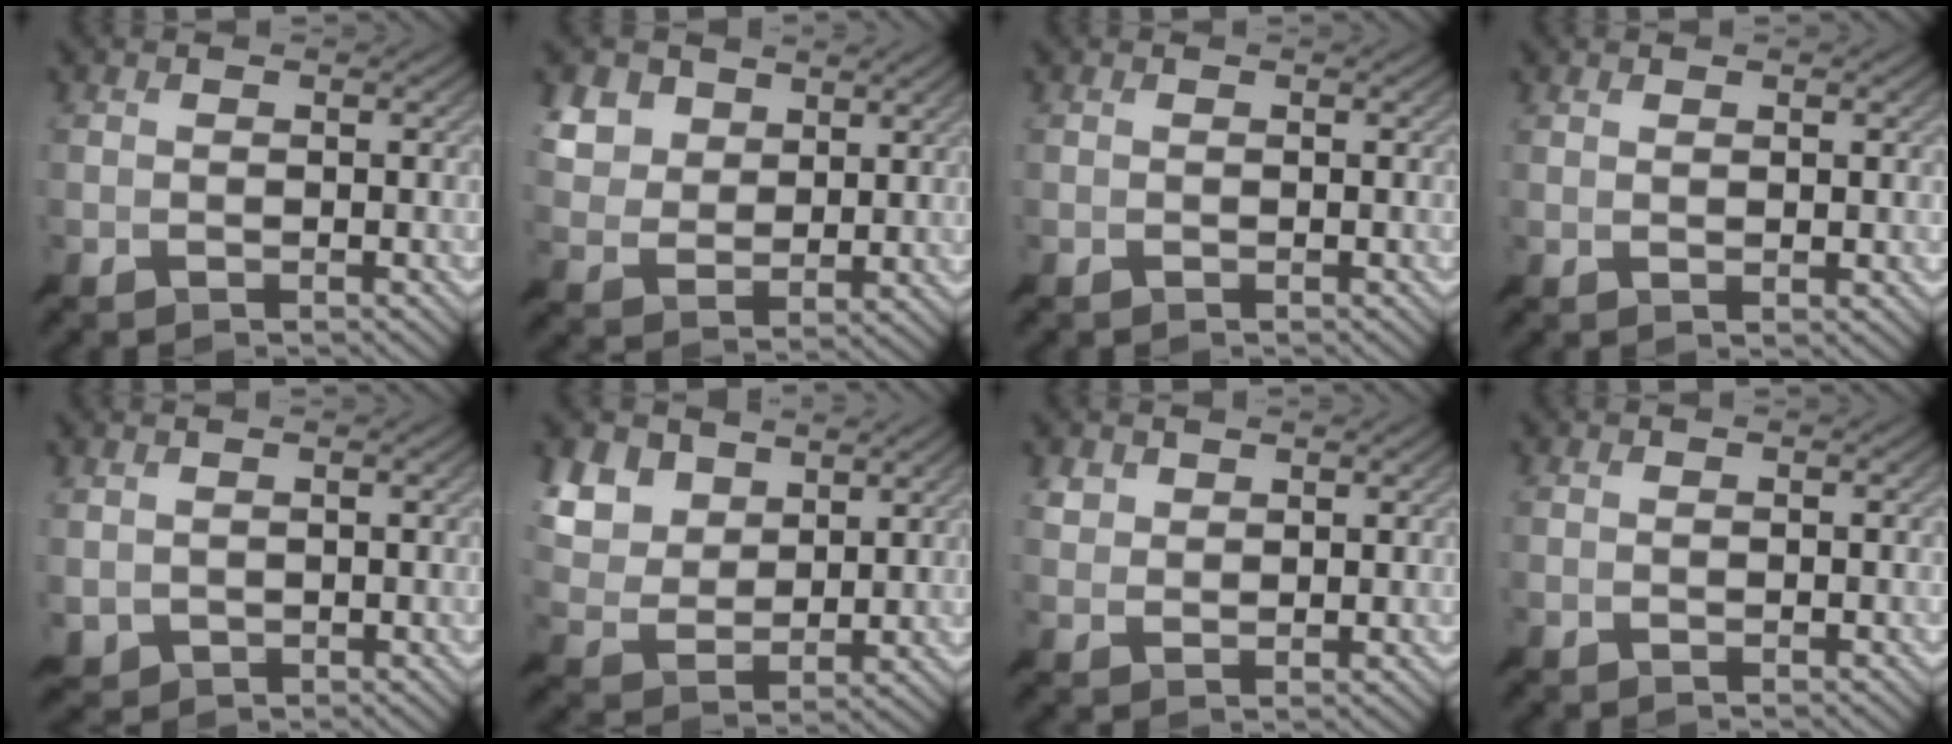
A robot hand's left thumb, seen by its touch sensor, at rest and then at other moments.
{"total": 7.9, "force": [5.1, 3.9, 4.7], "torque": [-0.148, 0.046, 0.108]}
{"total": 0.0}
{"total": 2.2, "force": [1.4, -1.7, -0.3], "torque": [0.023, 0.019, 0.018]}
{"total": 3.7, "force": [2.5, 2.0, 1.9], "torque": [-0.075, 0.010, 0.052]}
{"total": 8.2, "force": [5.9, 2.9, 5.0], "torque": [-0.135, 0.051, 0.120]}
{"total": 3.6, "force": [3.5, -0.4, 0.6], "torque": [-0.016, 0.026, 0.060]}
{"total": 1.4, "force": [0.6, -1.2, -0.3], "torque": [0.021, 0.013, 0.005]}